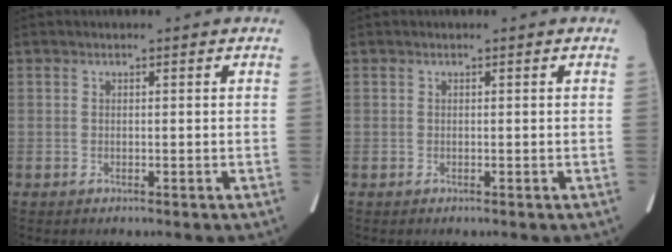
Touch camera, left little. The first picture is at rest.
{"total": 0.0}